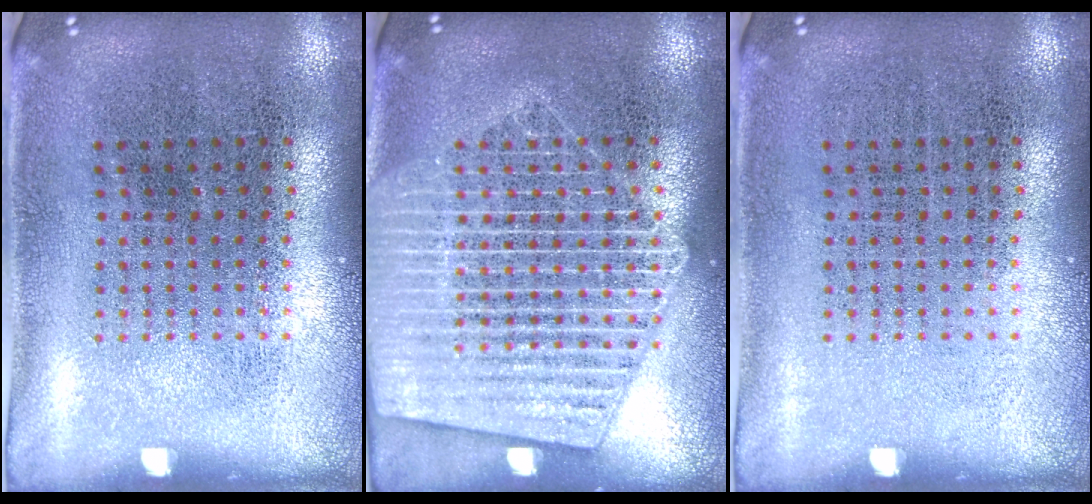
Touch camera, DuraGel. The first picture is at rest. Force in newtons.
{"total": 3.9, "press": 3.9, "slide": 0.5}
{"total": 0.0}